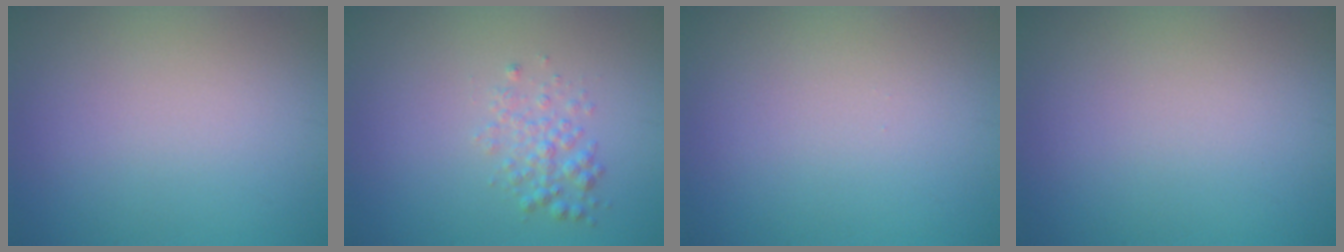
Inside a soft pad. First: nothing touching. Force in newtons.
{"total": 1.9, "press": 1.9, "slide": 0.0}
{"total": 0.0}
{"total": 0.0}